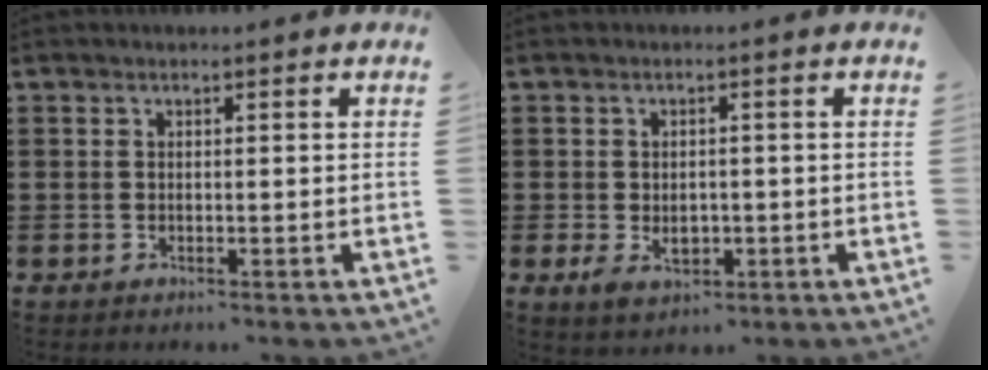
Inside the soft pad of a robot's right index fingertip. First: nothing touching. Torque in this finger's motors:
{"motor_torque": [1.09, 1.05, 0.25, 0.07]}